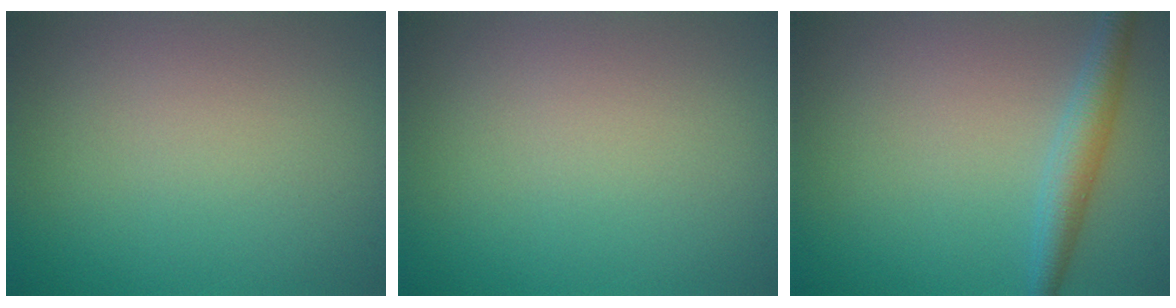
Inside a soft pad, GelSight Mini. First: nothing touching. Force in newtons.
{"total": 0.0}
{"total": 2.7, "press": 2.7, "slide": 0.1}